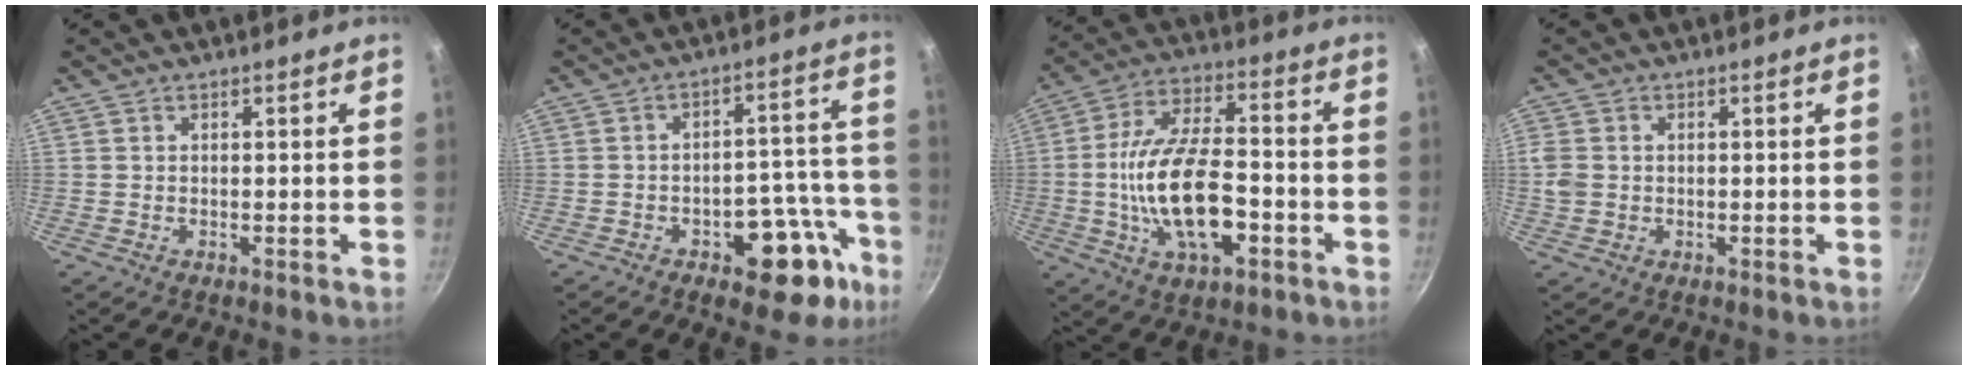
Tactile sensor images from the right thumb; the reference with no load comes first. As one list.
[{"total": 14.1, "force": [-7.2, 7.7, 9.4], "torque": [-0.048, 0.061, -0.088]}, {"total": 18.1, "force": [-4.4, 8.6, 15.3], "torque": [-0.271, 0.029, -0.079]}, {"total": 3.5, "force": [0.0, 3.0, 1.9], "torque": [-0.036, 0.000, -0.001]}]